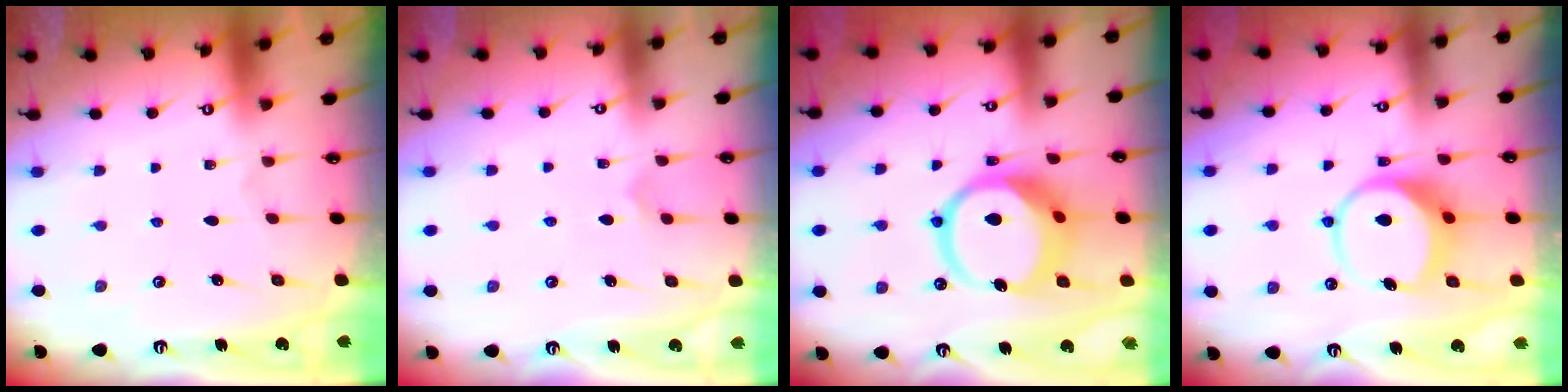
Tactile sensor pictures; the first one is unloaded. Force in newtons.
{"total": 4.4, "press": 4.4, "slide": 0.4}
{"total": 13.9, "press": 13.8, "slide": 1.9}
{"total": 8.6, "press": 8.4, "slide": 1.3}